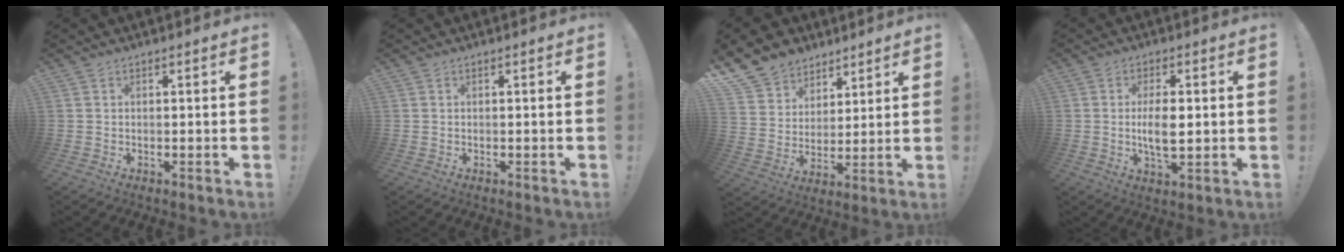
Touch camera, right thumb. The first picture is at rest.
{"total": 0.0}
{"total": 11.9, "force": [8.1, 8.4, 2.3], "torque": [-0.054, -0.057, 0.162]}
{"total": 7.7, "force": [0.0, 3.2, 7.0], "torque": [-0.127, -0.007, -0.006]}